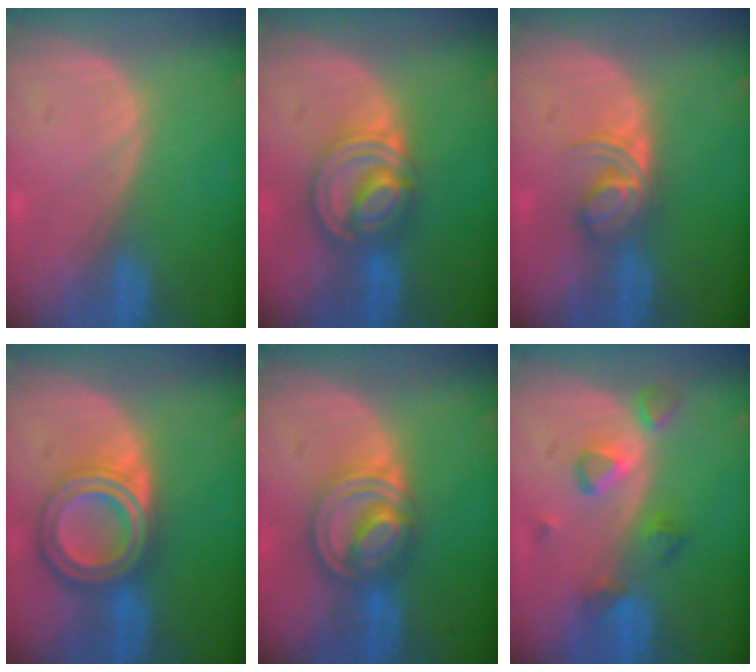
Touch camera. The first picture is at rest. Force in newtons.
{"total": 8.1, "press": 7.0, "slide": 4.2}
{"total": 5.7, "press": 4.7, "slide": 3.3}
{"total": 8.1, "press": 8.1, "slide": 0.5}
{"total": 7.9, "press": 6.9, "slide": 3.8}
{"total": 5.1, "press": 5.1, "slide": 0.7}